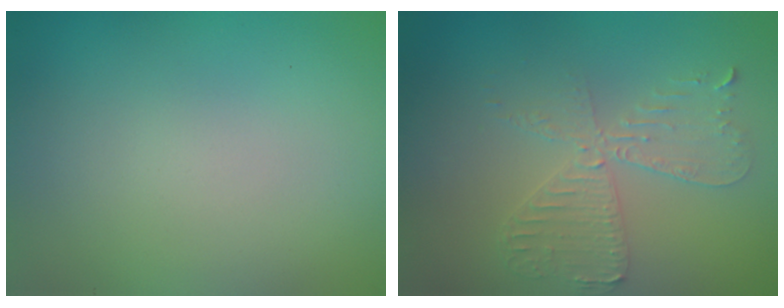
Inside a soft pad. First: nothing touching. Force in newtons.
{"total": 3.8, "press": 3.3, "slide": 1.9}